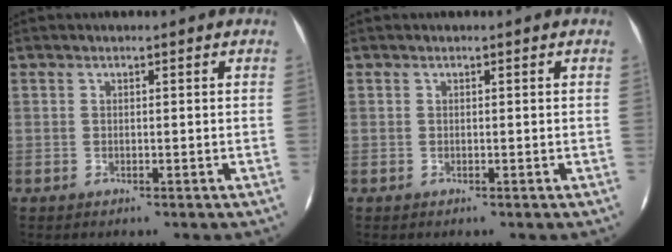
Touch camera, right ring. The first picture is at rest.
{"total": 0.0}